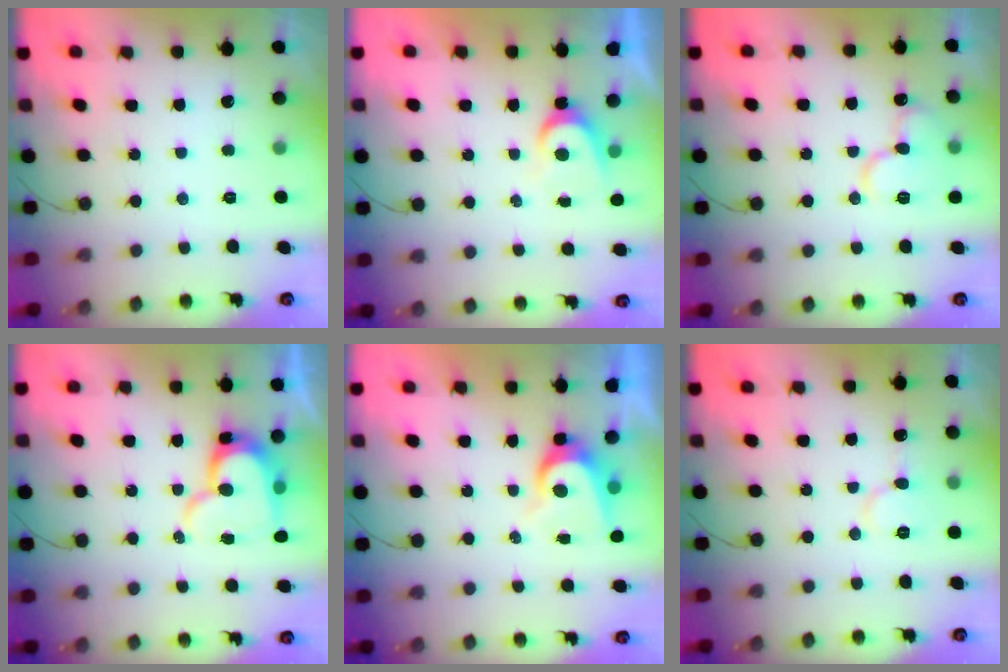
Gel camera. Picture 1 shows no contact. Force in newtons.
{"total": 4.4, "press": 4.4, "slide": 0.5}
{"total": 12.9, "press": 12.8, "slide": 1.7}
{"total": 14.0, "press": 13.9, "slide": 1.5}
{"total": 7.0, "press": 7.0, "slide": 0.7}
{"total": 6.2, "press": 6.2, "slide": 0.5}